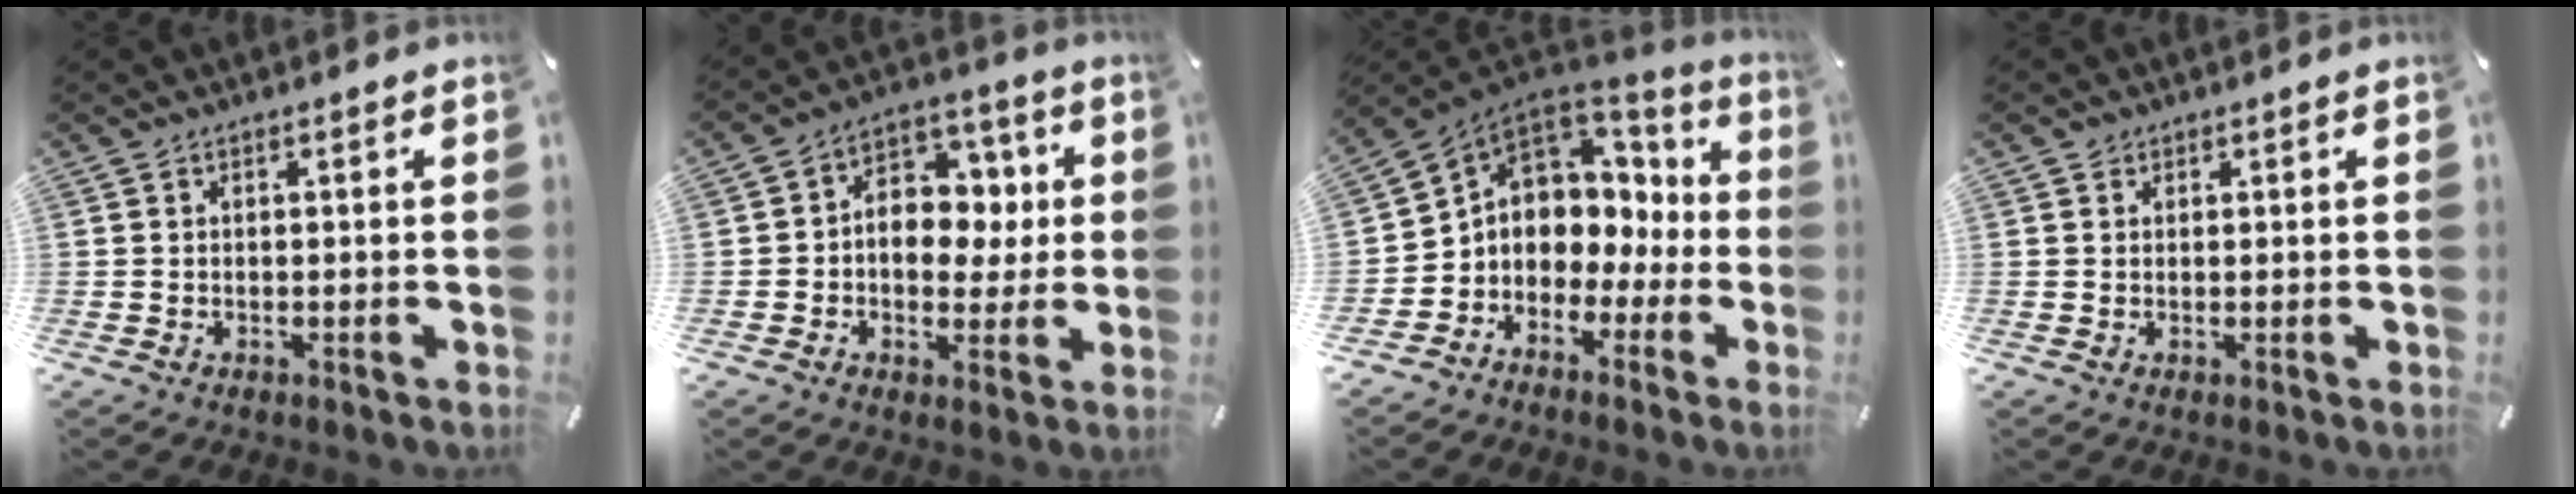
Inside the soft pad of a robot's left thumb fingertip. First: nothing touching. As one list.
[{"total": 9.6, "force": [0.0, 8.2, 5.0], "torque": [-0.066, -0.002, 0.001]}, {"total": 7.4, "force": [0.6, 7.1, 2.0], "torque": [-0.065, -0.021, 0.018]}, {"total": 0.8, "force": [0.5, 0.7, 0.0], "torque": [0.000, 0.002, 0.009]}]